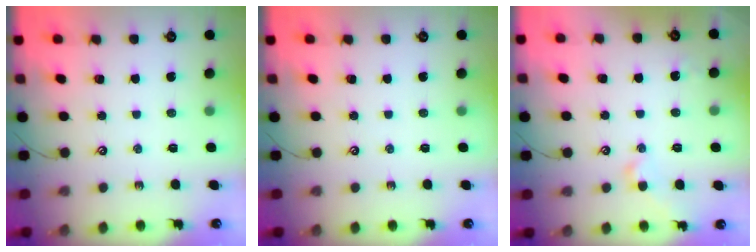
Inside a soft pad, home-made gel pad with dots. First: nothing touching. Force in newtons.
{"total": 0.0}
{"total": 3.0, "press": 2.9, "slide": 0.7}